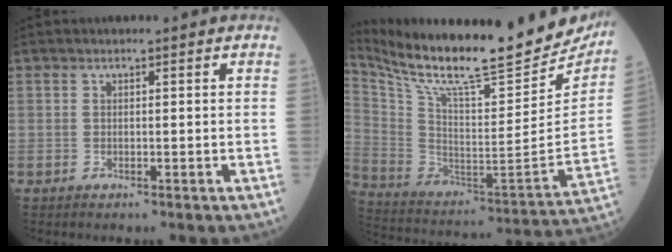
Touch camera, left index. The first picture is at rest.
{"total": 30.4, "force": [26.5, 5.1, 14.0], "torque": [-0.268, -0.076, 0.390]}